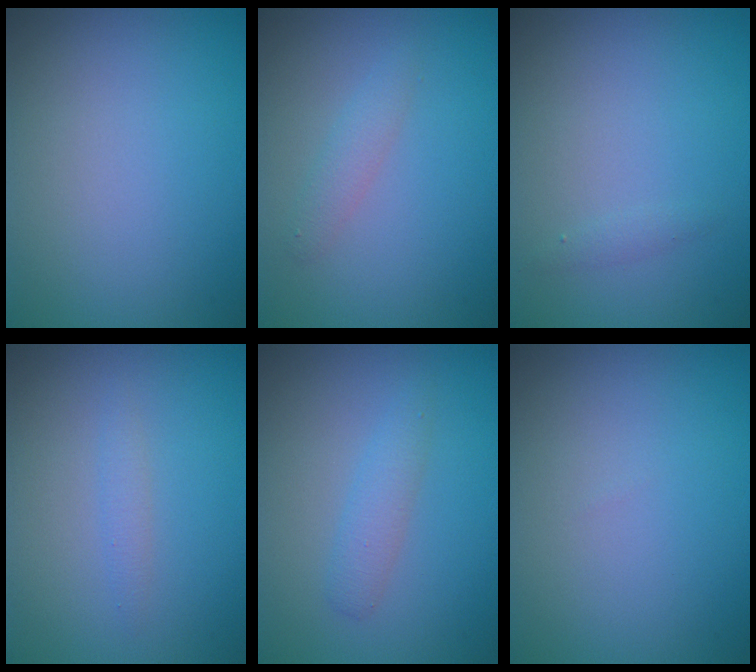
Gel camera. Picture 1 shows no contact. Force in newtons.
{"total": 1.5, "press": 1.5, "slide": 0.0}
{"total": 0.6, "press": 0.6, "slide": 0.0}
{"total": 0.9, "press": 0.9, "slide": 0.2}
{"total": 1.7, "press": 1.7, "slide": 0.0}
{"total": 0.0}